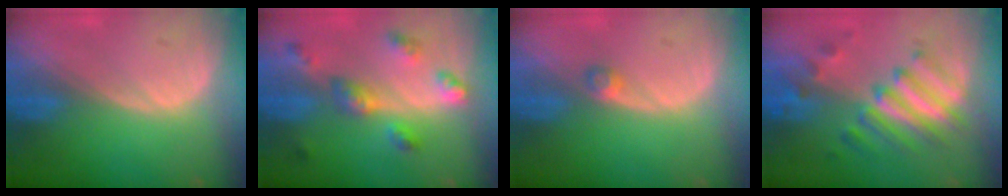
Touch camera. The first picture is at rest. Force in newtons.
{"total": 6.1, "press": 5.7, "slide": 2.2}
{"total": 1.6, "press": 1.4, "slide": 0.9}
{"total": 7.7, "press": 7.7, "slide": 1.0}